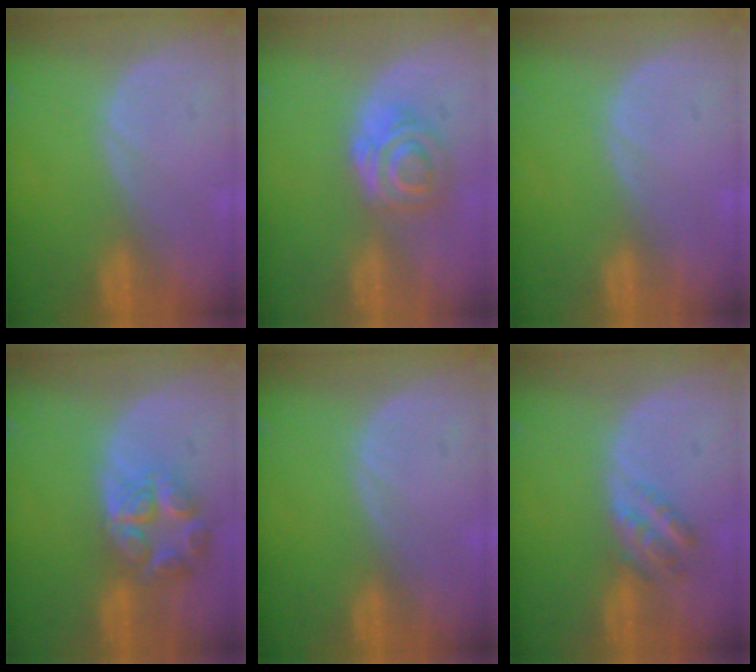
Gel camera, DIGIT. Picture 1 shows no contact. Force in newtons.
{"total": 6.5, "press": 5.4, "slide": 3.7}
{"total": 0.0}
{"total": 7.7, "press": 6.8, "slide": 3.6}
{"total": 0.0}
{"total": 4.5, "press": 3.8, "slide": 2.5}